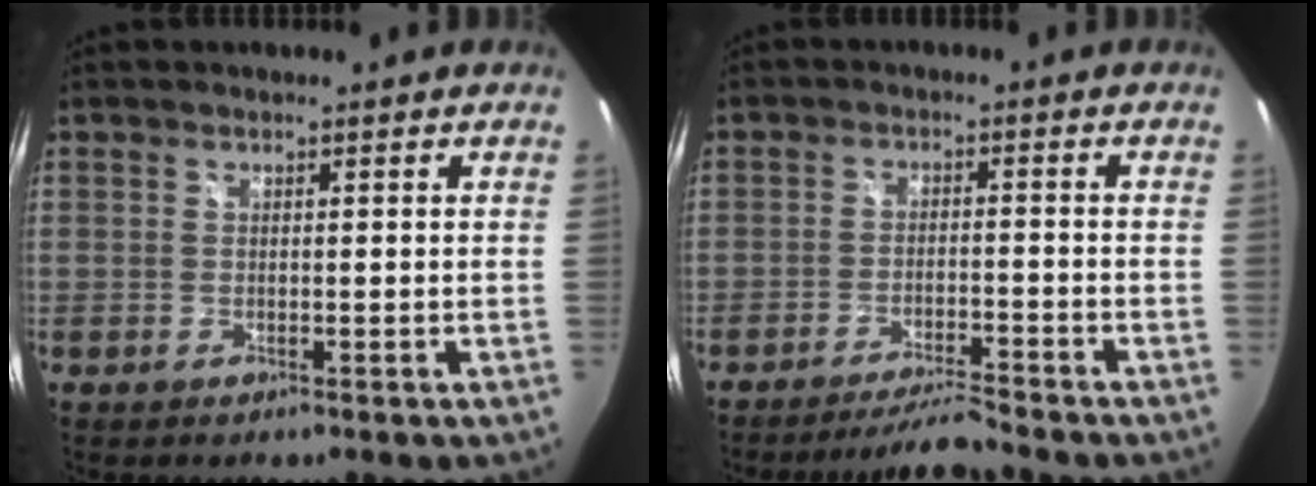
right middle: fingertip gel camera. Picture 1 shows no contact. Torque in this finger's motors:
{"motor_torque": [-0.29, -0.16, -0.03, 0.00]}